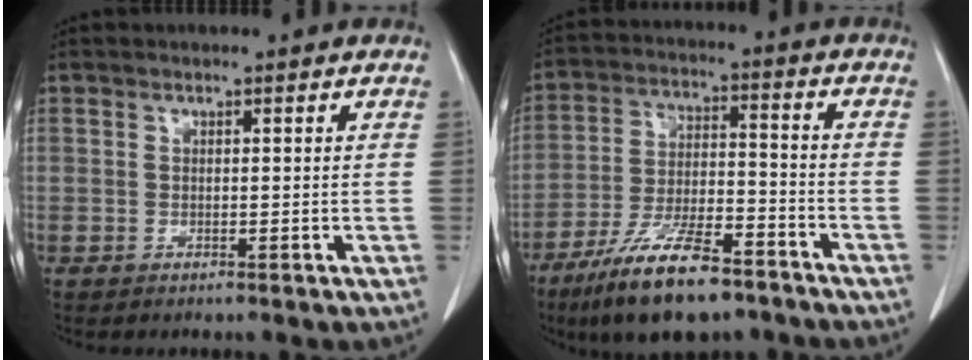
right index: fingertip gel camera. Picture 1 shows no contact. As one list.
[{"total": 15.3, "force": [-10.6, 4.1, 10.3], "torque": [-0.205, -0.019, -0.189]}]